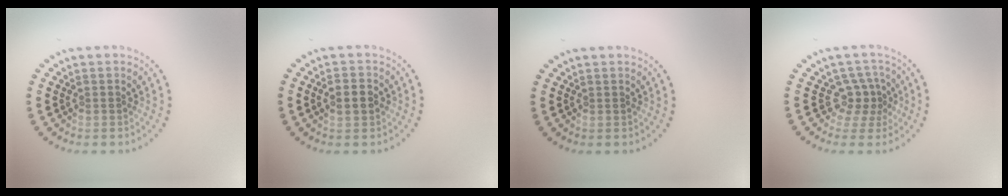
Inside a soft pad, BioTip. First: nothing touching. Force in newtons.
{"total": 2.4, "press": 2.4, "slide": 0.1}
{"total": 0.0}
{"total": 2.4, "press": 1.7, "slide": 1.8}